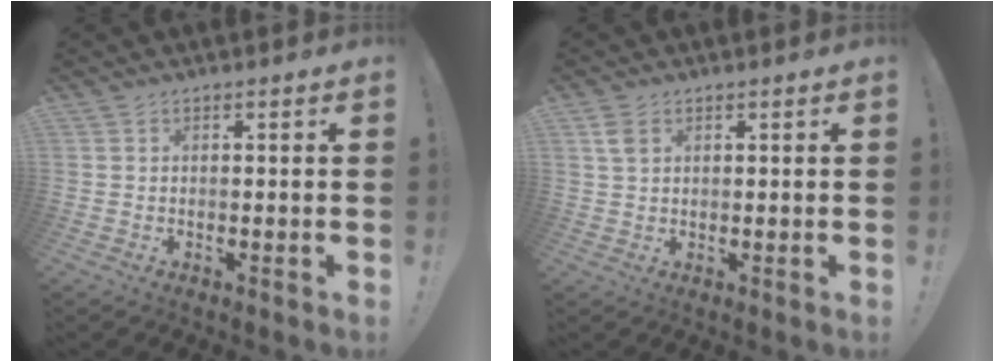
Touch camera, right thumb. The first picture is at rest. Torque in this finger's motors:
{"motor_torque": [-0.12, 0.10, 0.21, 0.38, -0.03]}